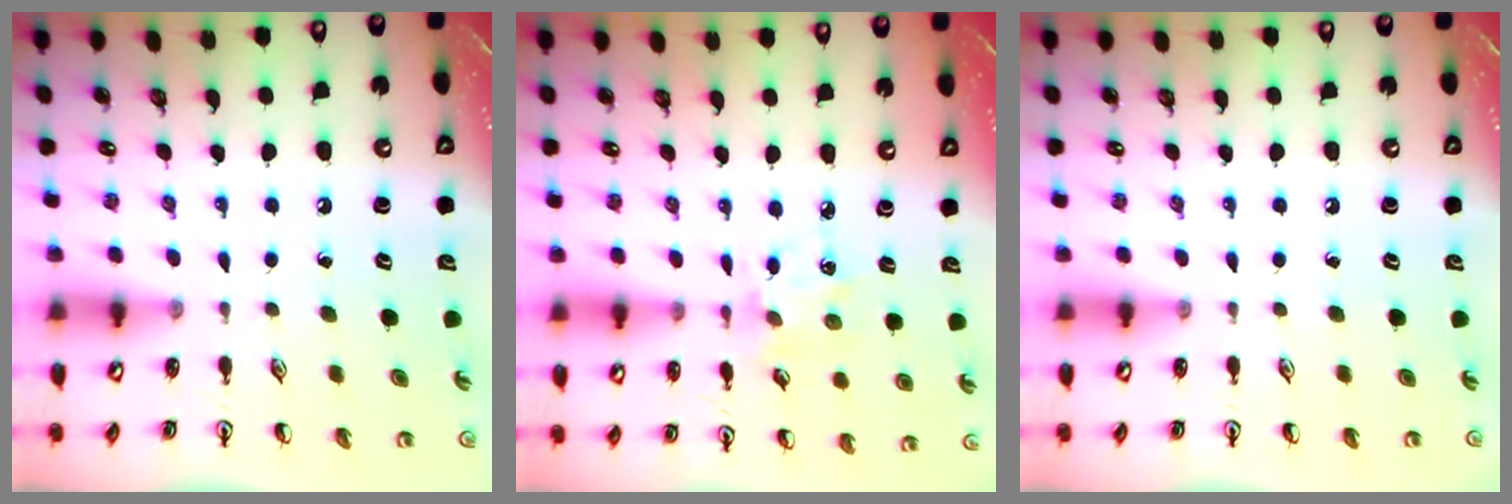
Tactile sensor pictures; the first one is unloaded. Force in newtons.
{"total": 2.8, "press": 2.8, "slide": 0.5}
{"total": 0.0}